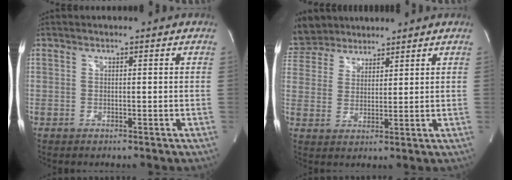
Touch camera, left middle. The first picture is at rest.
{"total": 9.6, "force": [8.5, 4.2, 1.4], "torque": [-0.037, 0.026, 0.166]}